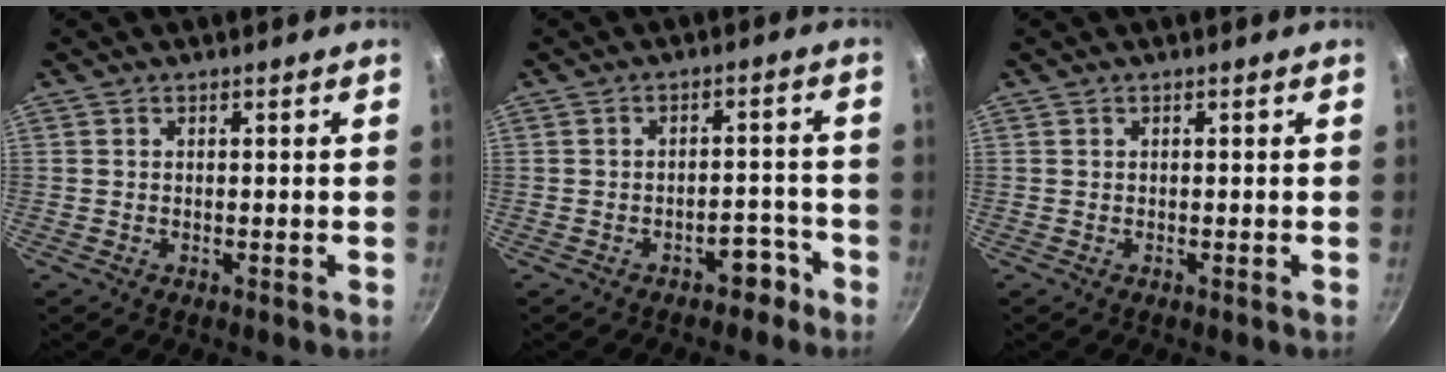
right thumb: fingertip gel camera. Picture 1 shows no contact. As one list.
[{"total": 4.3, "force": [-2.9, 2.4, 2.1], "torque": [0.001, 0.040, -0.025]}, {"total": 0.0}]